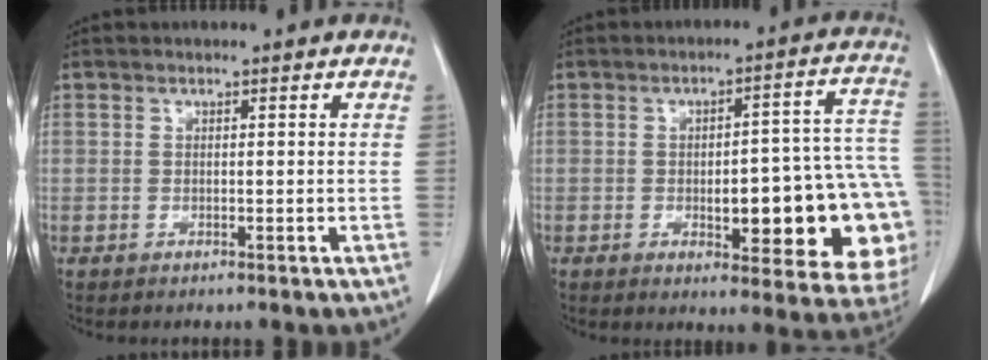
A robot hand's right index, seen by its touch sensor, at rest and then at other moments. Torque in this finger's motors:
{"motor_torque": [1.14, -0.64, 0.37, 0.07]}